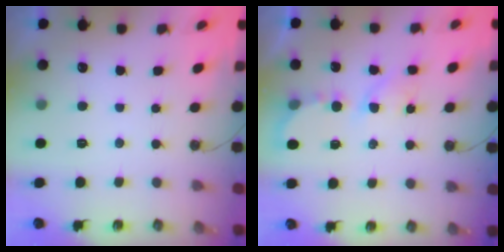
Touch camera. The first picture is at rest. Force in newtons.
{"total": 6.0, "press": 6.0, "slide": 0.4}